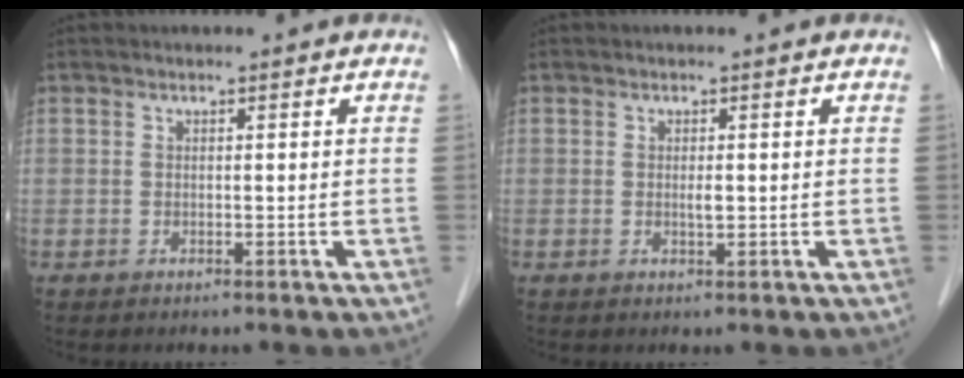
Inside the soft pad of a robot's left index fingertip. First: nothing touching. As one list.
[{"total": 0.9, "force": [0.1, 0.2, 0.9], "torque": [-0.017, -0.002, 0.002]}]